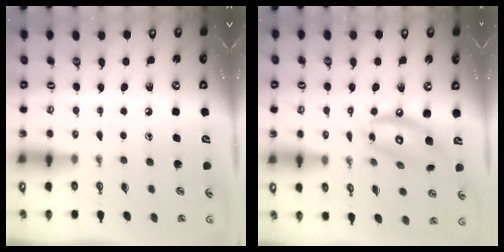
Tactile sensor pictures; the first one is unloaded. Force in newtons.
{"total": 12.6, "press": 12.5, "slide": 1.1}